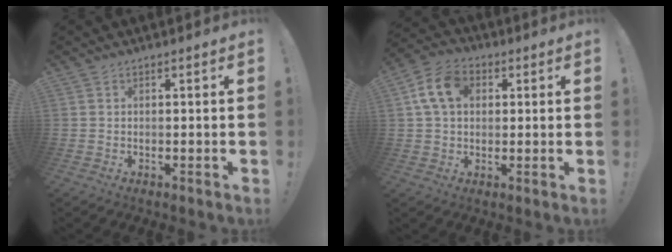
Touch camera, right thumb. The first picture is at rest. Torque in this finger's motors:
{"motor_torque": [-0.25, 0.74, 0.03, 0.03, 0.03]}